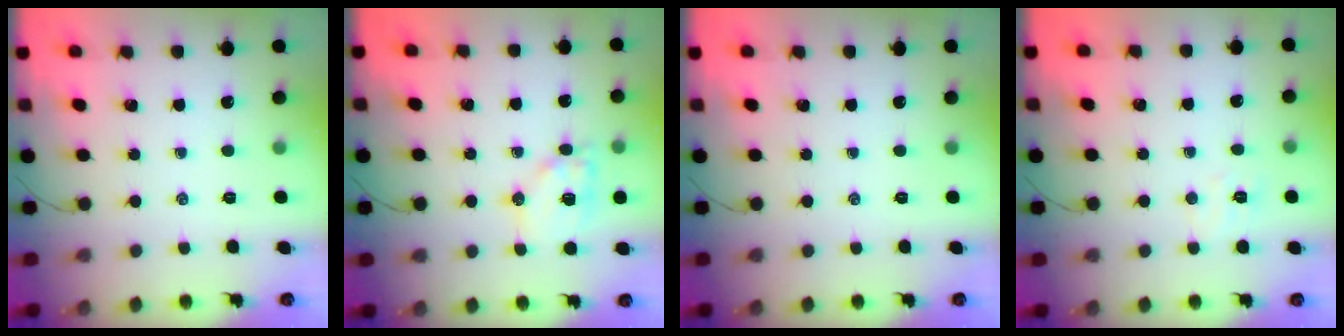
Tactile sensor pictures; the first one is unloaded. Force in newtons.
{"total": 12.9, "press": 12.8, "slide": 1.8}
{"total": 0.0}
{"total": 4.6, "press": 4.4, "slide": 1.0}